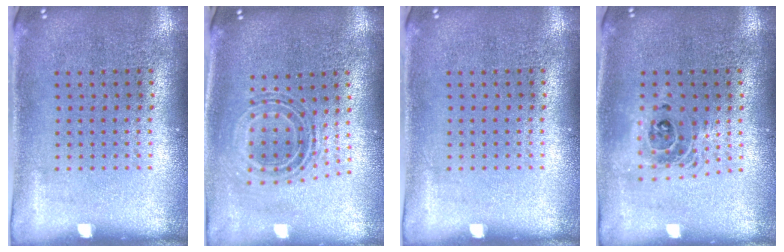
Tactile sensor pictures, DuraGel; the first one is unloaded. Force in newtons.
{"total": 0.7, "press": 0.7, "slide": 0.3}
{"total": 0.0}
{"total": 1.4, "press": 1.2, "slide": 0.8}